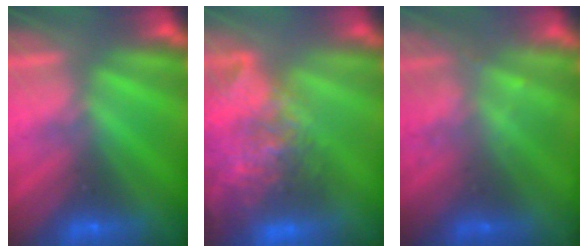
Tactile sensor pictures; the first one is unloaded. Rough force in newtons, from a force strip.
{"total": 9.0}
{"total": 2.3}